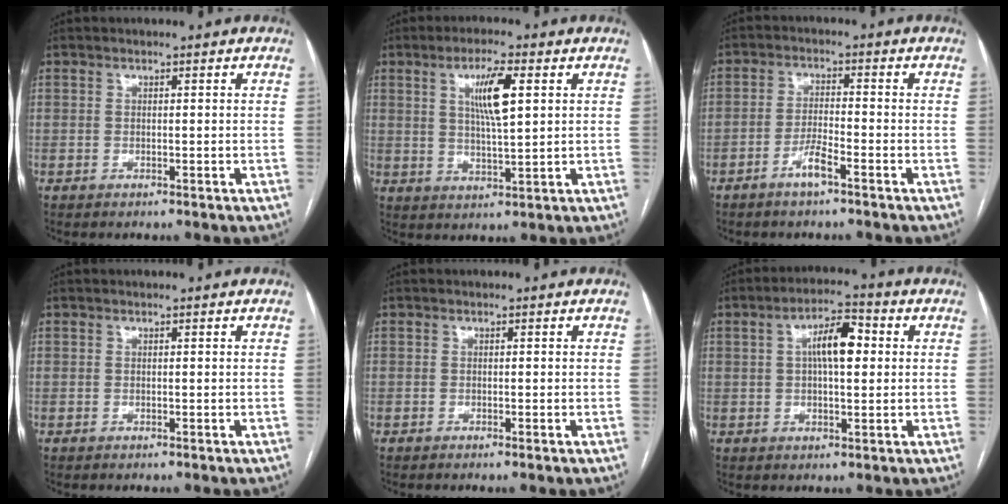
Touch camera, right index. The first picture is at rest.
{"total": 7.5, "force": [2.4, 1.0, 7.0], "torque": [-0.127, -0.001, 0.044]}
{"total": 3.8, "force": [-2.4, 0.4, 2.8], "torque": [-0.053, 0.001, -0.048]}
{"total": 0.0}
{"total": 0.5, "force": [-0.3, 0.0, 0.5], "torque": [-0.007, 0.000, -0.002]}
{"total": 7.4, "force": [1.4, 2.4, 6.9], "torque": [-0.119, 0.019, 0.020]}